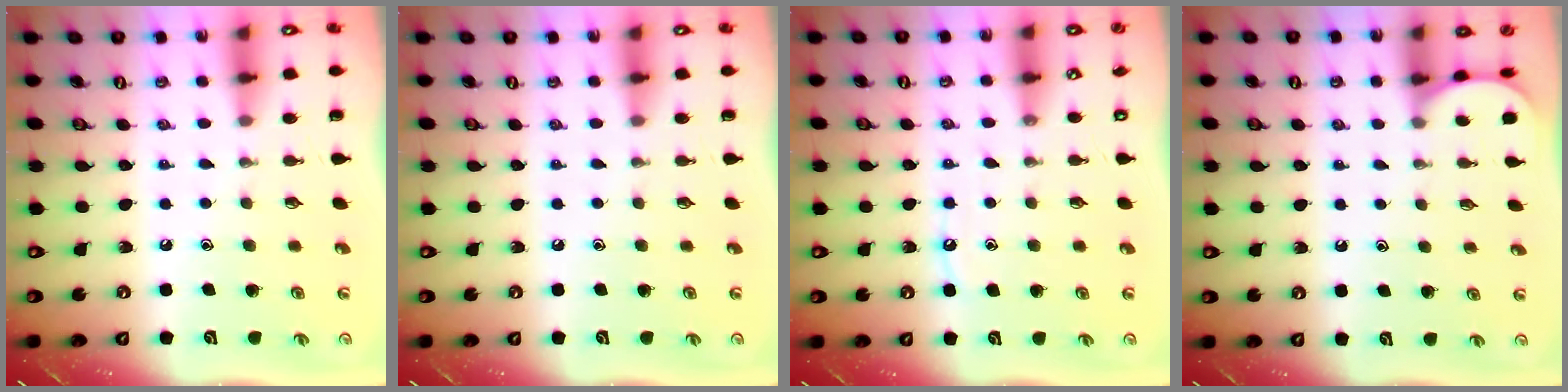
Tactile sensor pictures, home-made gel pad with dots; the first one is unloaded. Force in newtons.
{"total": 0.0}
{"total": 4.8, "press": 4.8, "slide": 0.5}
{"total": 0.7, "press": 0.7, "slide": 0.1}